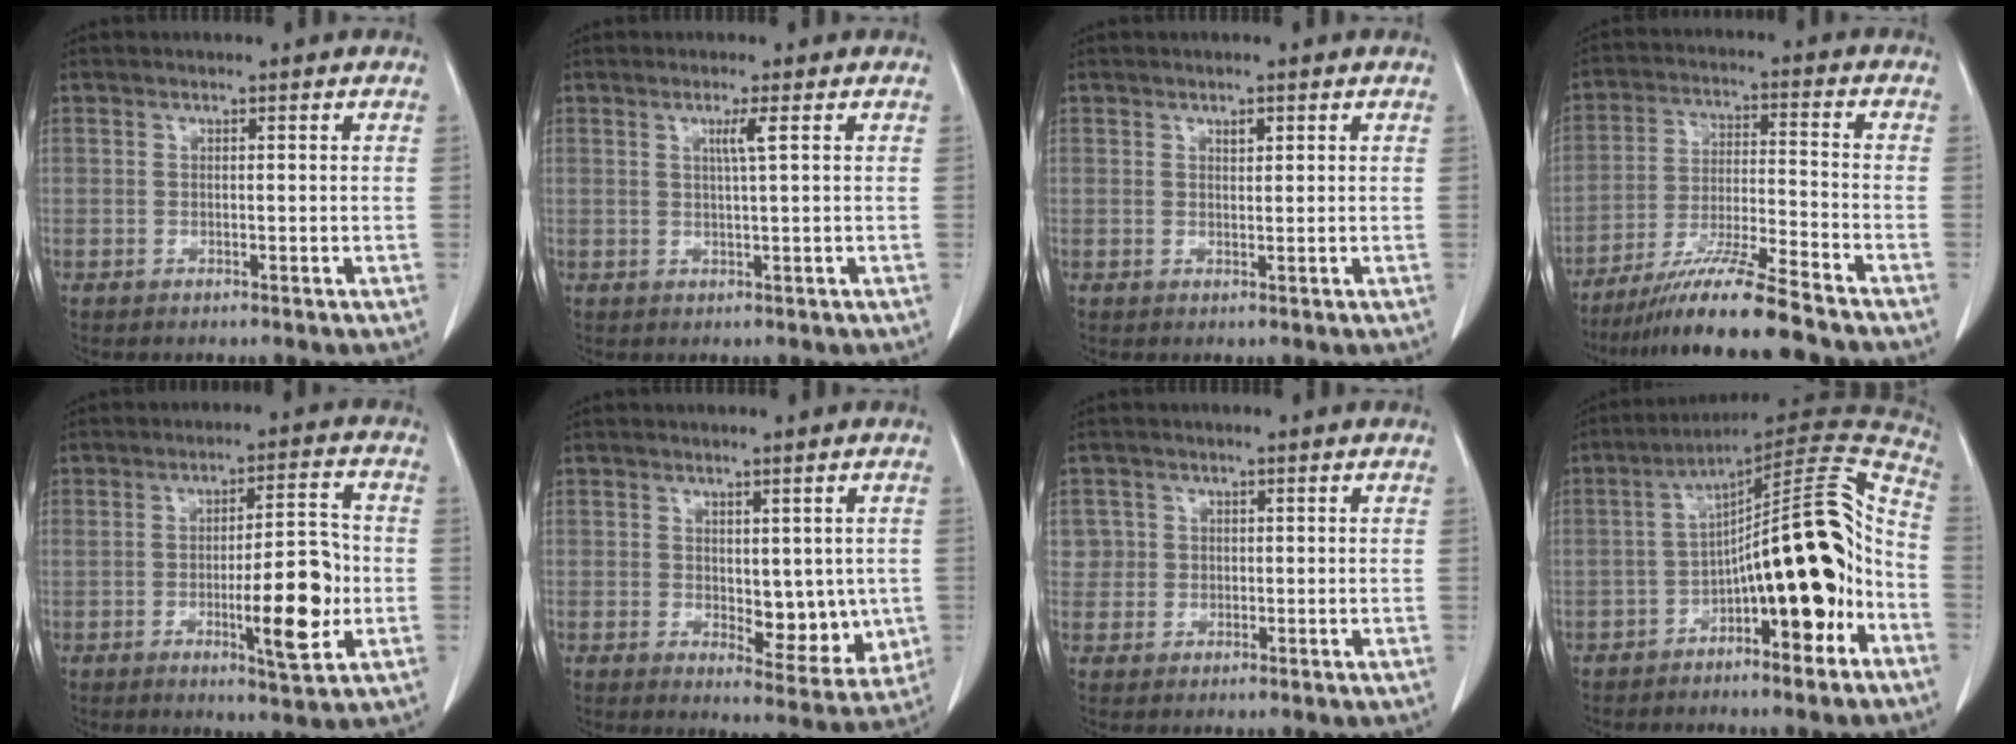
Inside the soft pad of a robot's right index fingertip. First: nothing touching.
{"total": 2.1, "force": [0.7, -0.5, 1.9], "torque": [-0.036, -0.004, 0.014]}
{"total": 1.1, "force": [0.6, 0.5, 0.7], "torque": [-0.010, -0.003, 0.009]}
{"total": 12.3, "force": [-10.2, -1.3, 6.7], "torque": [-0.116, -0.023, -0.182]}
{"total": 10.1, "force": [-2.0, 1.9, 9.7], "torque": [-0.136, 0.003, -0.027]}
{"total": 7.9, "force": [-0.1, 4.0, 6.8], "torque": [-0.067, -0.013, 0.011]}
{"total": 2.6, "force": [0.6, 2.5, -0.3], "torque": [0.026, 0.005, 0.005]}
{"total": 18.8, "force": [-5.1, 4.3, 17.6], "torque": [-0.258, 0.041, -0.067]}